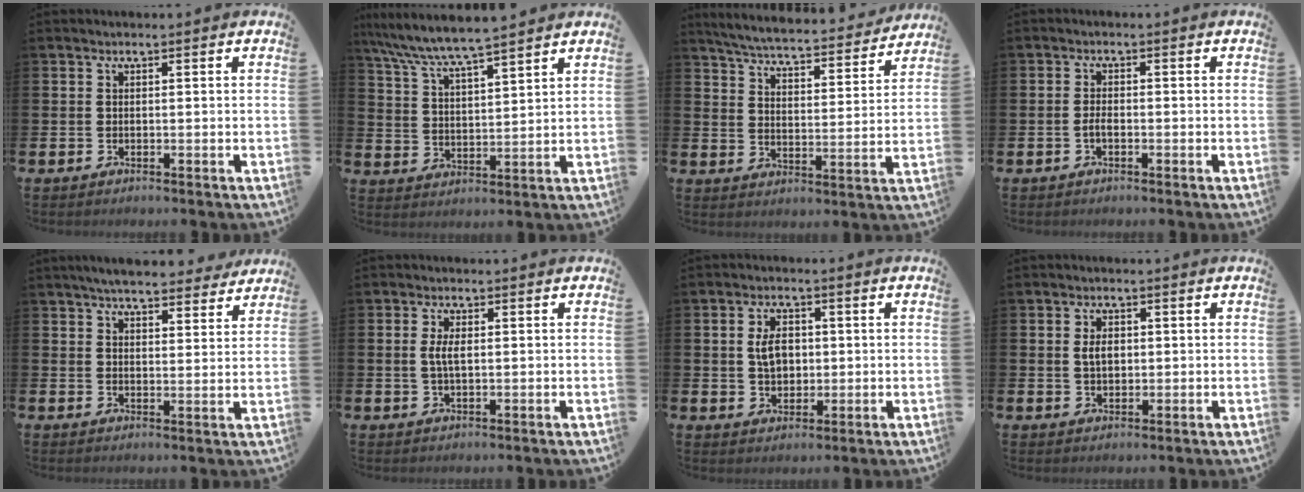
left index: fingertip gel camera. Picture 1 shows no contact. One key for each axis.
{"total": 6.6, "fx": 6.3, "fy": -0.1, "fz": 1.9, "tx": -0.065, "ty": -0.035, "tz": 0.110}
{"total": 5.7, "fx": 5.5, "fy": 0.4, "fz": 1.3, "tx": -0.050, "ty": -0.043, "tz": 0.092}
{"total": 1.4, "fx": -0.6, "fy": 0.6, "fz": 1.2, "tx": -0.016, "ty": -0.001, "tz": -0.014}
{"total": 6.0, "fx": 5.7, "fy": 1.0, "fz": 1.5, "tx": -0.034, "ty": -0.027, "tz": 0.101}
{"total": 2.9, "fx": 0.4, "fy": 1.2, "fz": 2.6, "tx": -0.047, "ty": 0.003, "tz": 0.003}
{"total": 4.5, "fx": 0.8, "fy": 3.0, "fz": 3.2, "tx": -0.047, "ty": 0.005, "tz": 0.007}
{"total": 2.7, "fx": 0.6, "fy": 1.7, "fz": 2.0, "tx": -0.019, "ty": 0.000, "tz": 0.004}